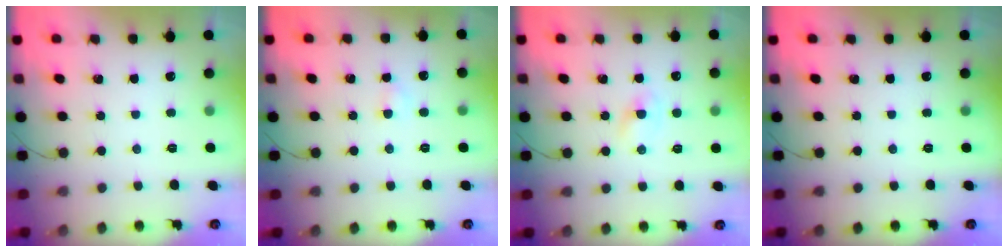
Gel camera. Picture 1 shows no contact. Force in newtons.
{"total": 2.5, "press": 2.3, "slide": 0.9}
{"total": 1.8, "press": 1.5, "slide": 0.9}
{"total": 0.0}